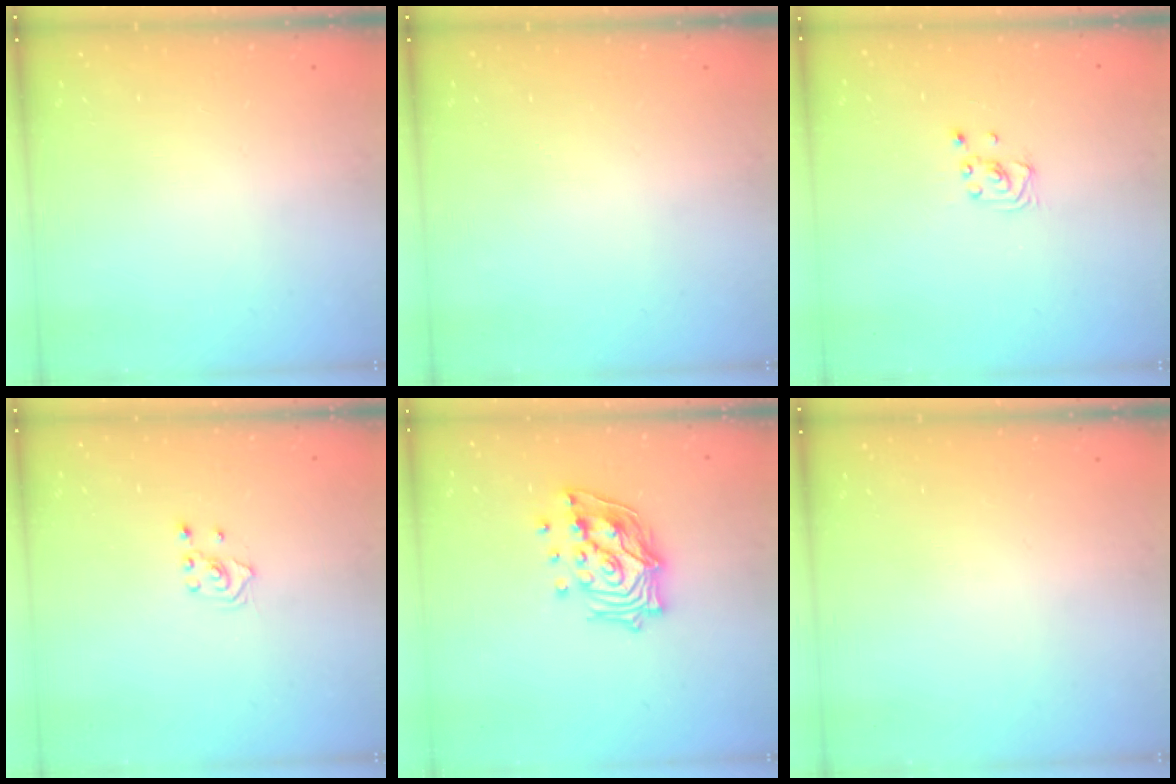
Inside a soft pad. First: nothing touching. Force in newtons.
{"total": 0.0}
{"total": 2.2, "press": 2.2, "slide": 0.1}
{"total": 2.7, "press": 2.6, "slide": 0.8}
{"total": 15.4, "press": 15.3, "slide": 1.3}
{"total": 0.0}